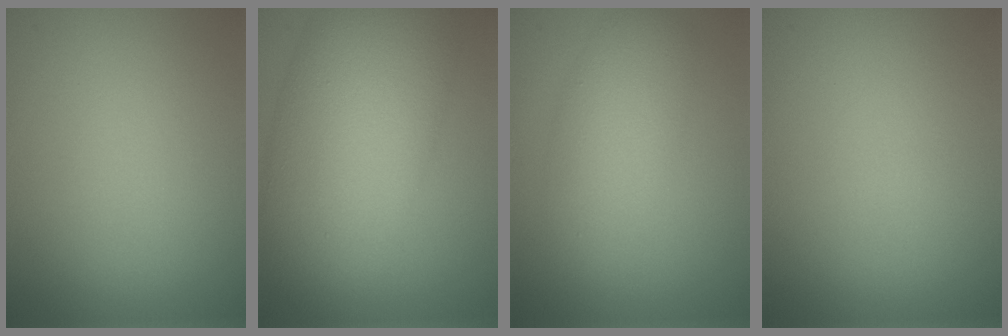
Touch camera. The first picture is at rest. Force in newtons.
{"total": 11.5, "press": 11.4, "slide": 0.1}
{"total": 4.0, "press": 4.0, "slide": 0.1}
{"total": 0.0}